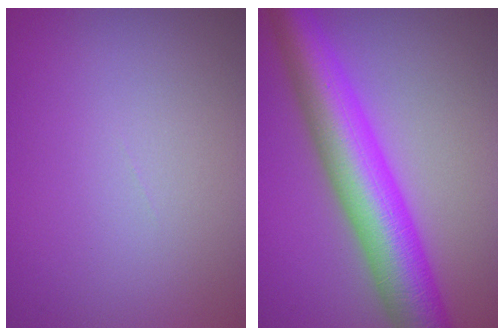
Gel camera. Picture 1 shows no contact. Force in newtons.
{"total": 9.5, "press": 9.5, "slide": 0.1}